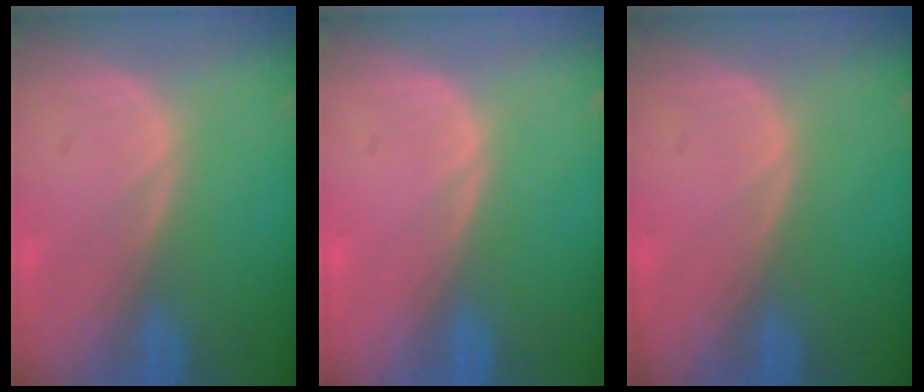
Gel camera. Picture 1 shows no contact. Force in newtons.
{"total": 0.0}
{"total": 0.0}